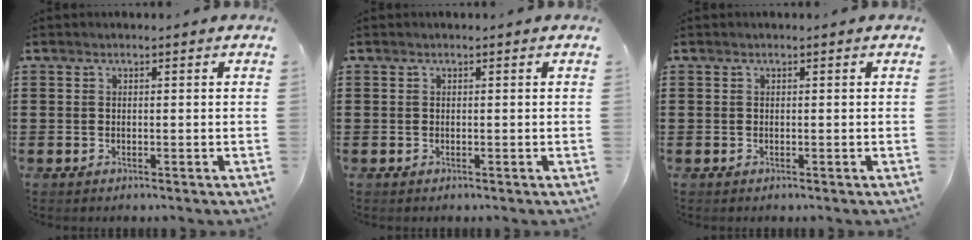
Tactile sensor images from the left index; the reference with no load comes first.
{"total": 0.0}
{"total": 0.0}